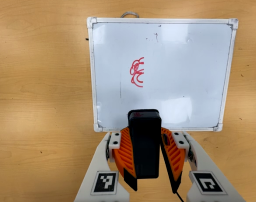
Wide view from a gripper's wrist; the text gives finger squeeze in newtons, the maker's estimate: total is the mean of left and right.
{"total": 11.7, "left": 10.6, "right": 12.9}